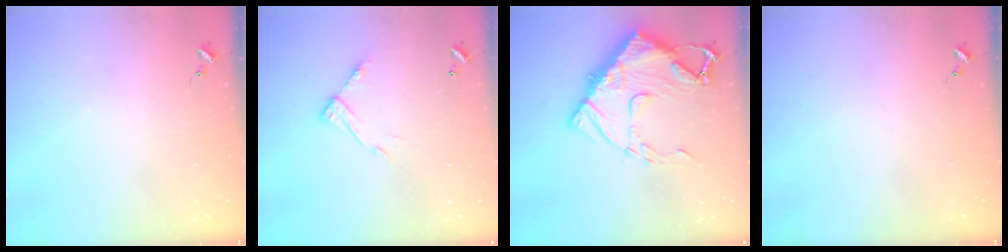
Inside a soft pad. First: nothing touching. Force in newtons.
{"total": 9.4, "press": 9.4, "slide": 0.5}
{"total": 18.3, "press": 18.2, "slide": 2.1}
{"total": 0.0}